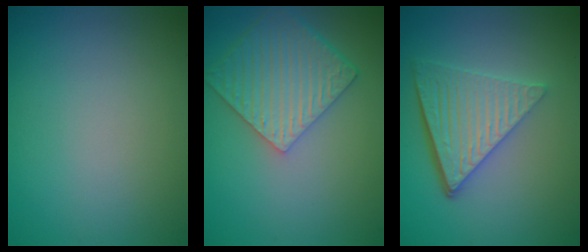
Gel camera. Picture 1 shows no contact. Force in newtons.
{"total": 6.0, "press": 4.5, "slide": 3.9}
{"total": 6.3, "press": 4.2, "slide": 4.6}